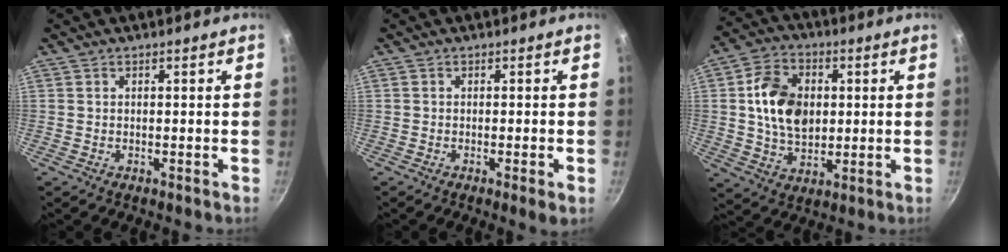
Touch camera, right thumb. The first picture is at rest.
{"total": 2.2, "force": [-0.8, 0.1, 2.1], "torque": [-0.043, -0.004, -0.014]}
{"total": 13.3, "force": [1.8, 9.6, 9.1], "torque": [-0.135, 0.003, 0.029]}